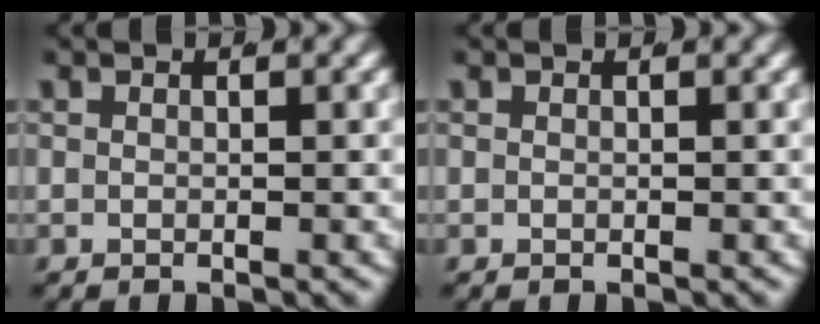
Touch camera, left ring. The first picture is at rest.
{"total": 0.0}